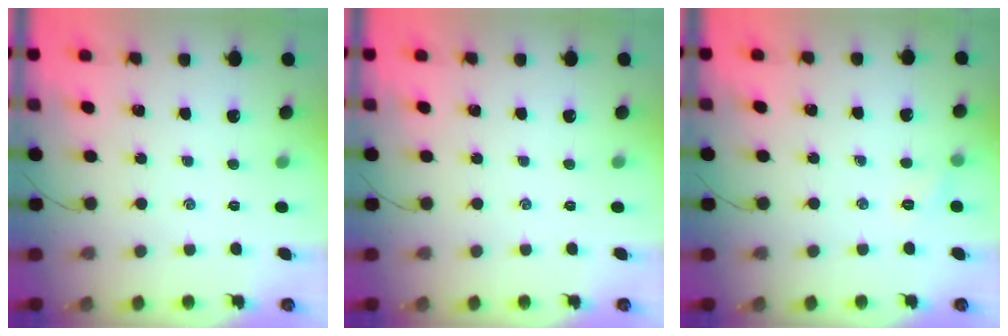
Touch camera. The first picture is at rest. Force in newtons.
{"total": 0.0}
{"total": 4.8, "press": 4.5, "slide": 1.4}